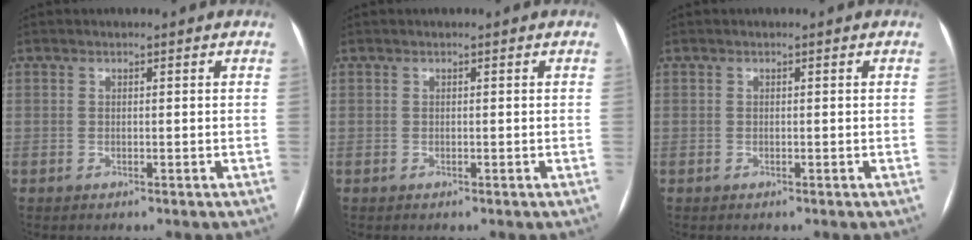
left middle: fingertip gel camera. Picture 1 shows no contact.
{"total": 0.0}
{"total": 0.0}